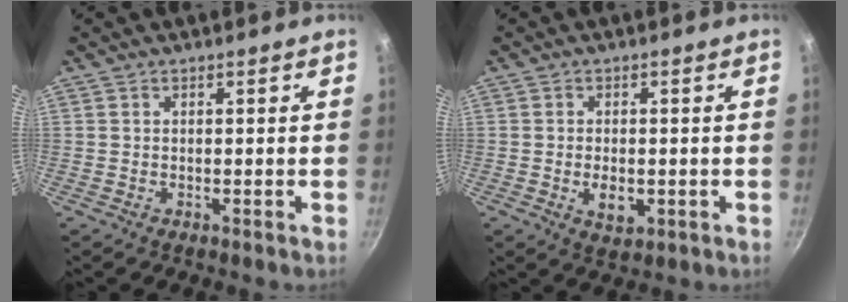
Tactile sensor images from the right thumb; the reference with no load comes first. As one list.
[{"total": 4.3, "force": [-0.9, 2.5, 3.4], "torque": [-0.056, -0.002, -0.009]}]